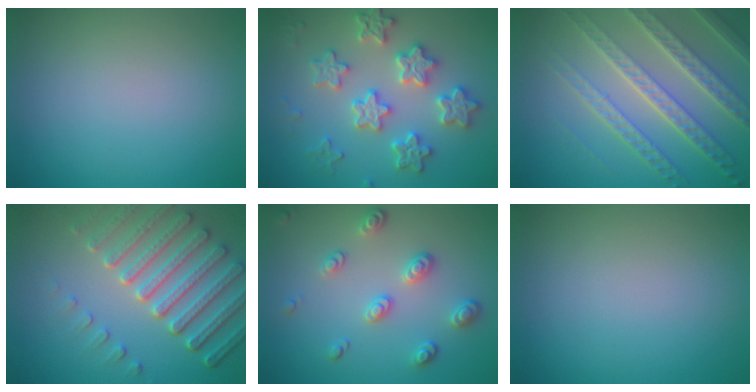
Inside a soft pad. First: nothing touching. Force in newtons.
{"total": 4.6, "press": 4.5, "slide": 1.0}
{"total": 8.1, "press": 5.5, "slide": 5.9}
{"total": 6.8, "press": 5.3, "slide": 4.2}
{"total": 2.8, "press": 2.4, "slide": 1.4}
{"total": 0.0}